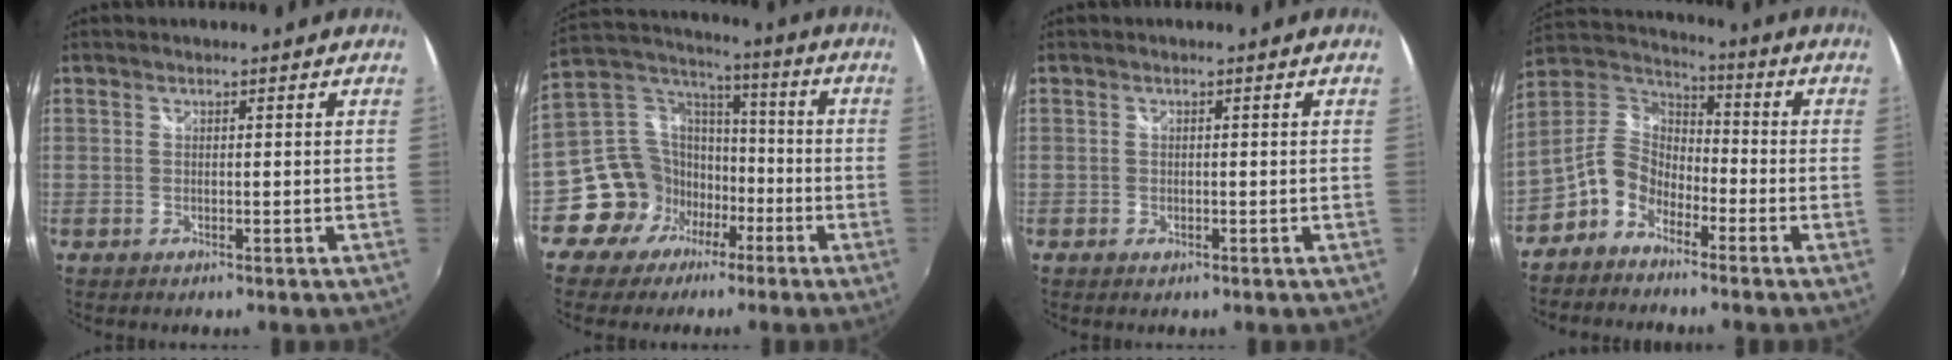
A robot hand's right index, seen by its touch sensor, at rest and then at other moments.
{"total": 13.5, "force": [-6.0, 11.6, 3.3], "torque": [-0.084, 0.058, -0.094]}
{"total": 0.9, "force": [-0.5, 0.7, 0.3], "torque": [-0.007, -0.003, -0.008]}
{"total": 9.3, "force": [-5.6, 6.3, 4.0], "torque": [-0.085, 0.031, -0.123]}